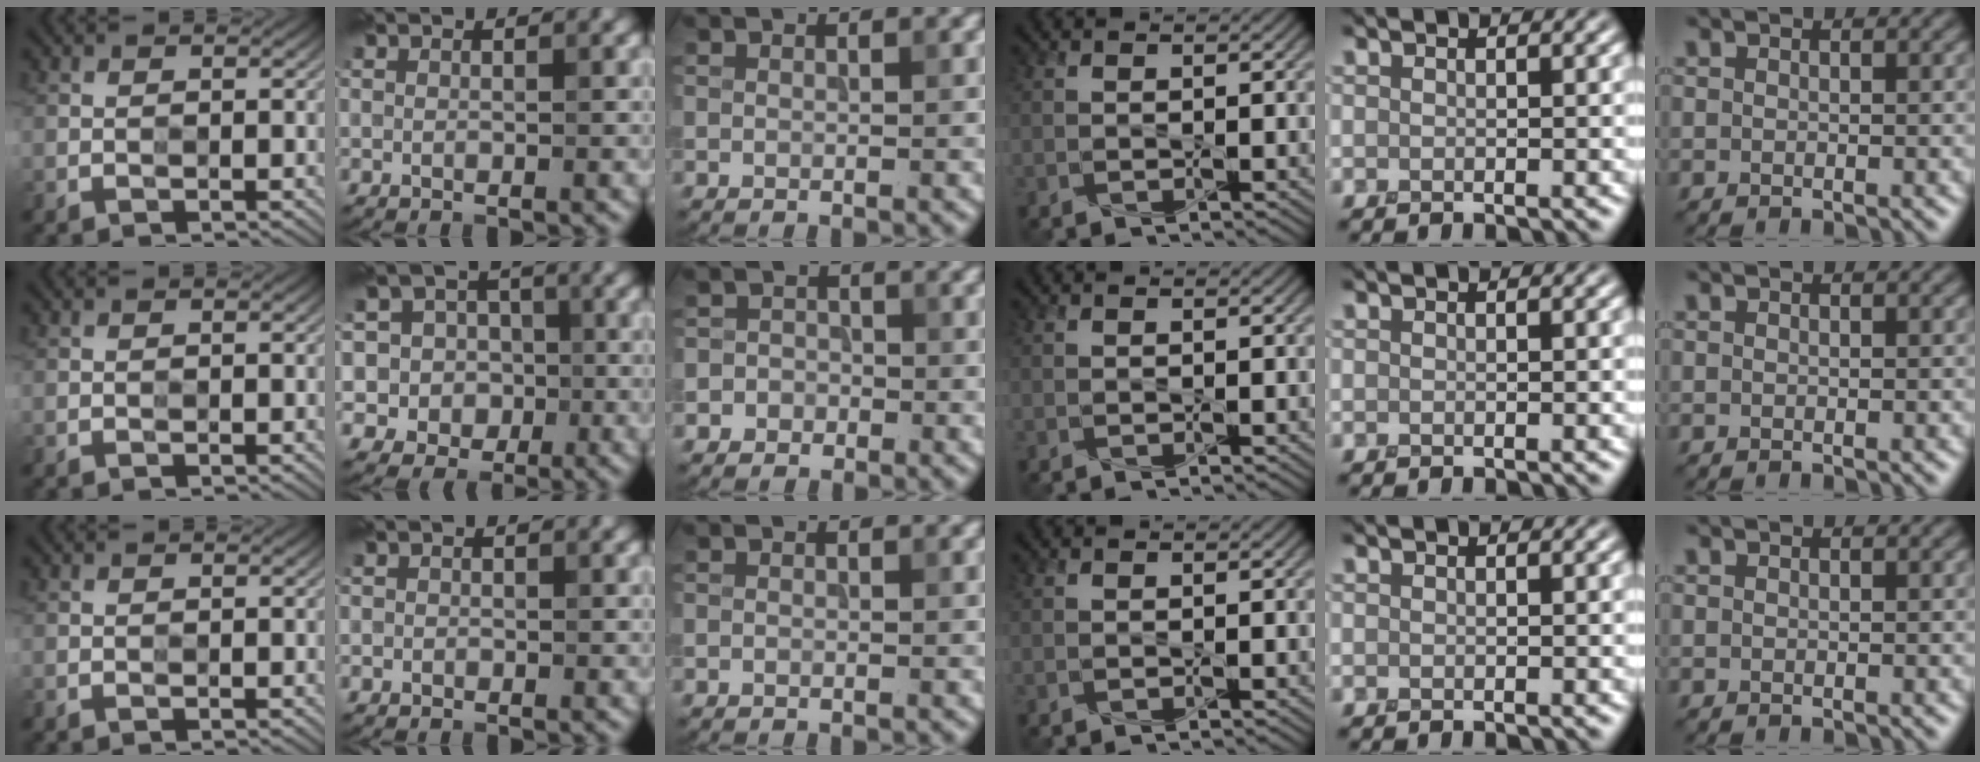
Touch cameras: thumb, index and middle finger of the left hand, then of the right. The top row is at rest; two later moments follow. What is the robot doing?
{"motion": "press", "object": "memory foam"}